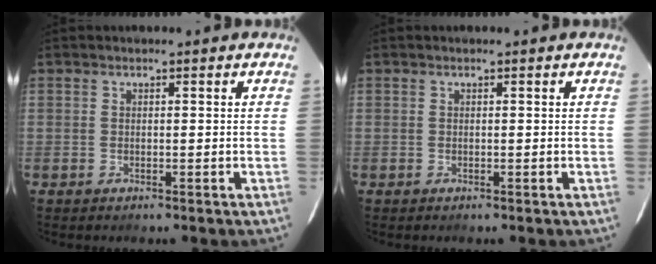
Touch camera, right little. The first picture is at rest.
{"total": 0.0}